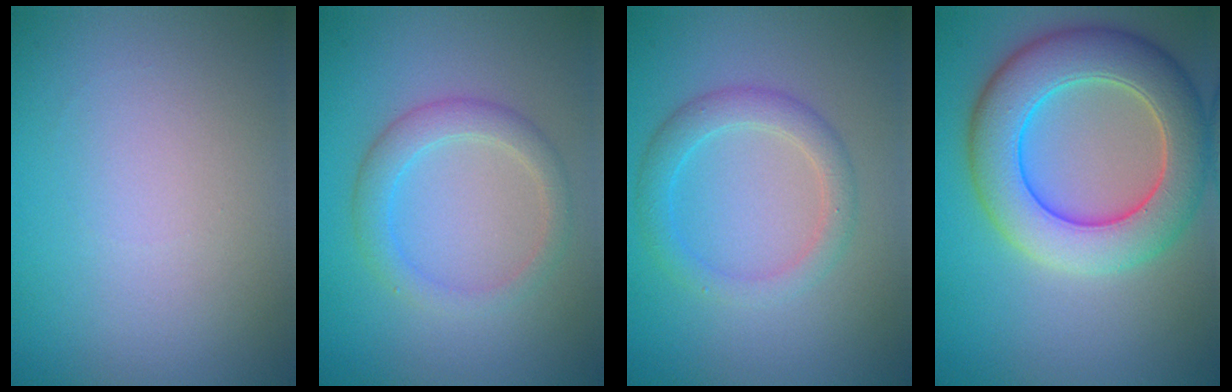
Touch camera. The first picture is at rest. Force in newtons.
{"total": 2.8, "press": 2.8, "slide": 0.2}
{"total": 2.8, "press": 2.8, "slide": 0.1}
{"total": 8.7, "press": 8.7, "slide": 0.6}